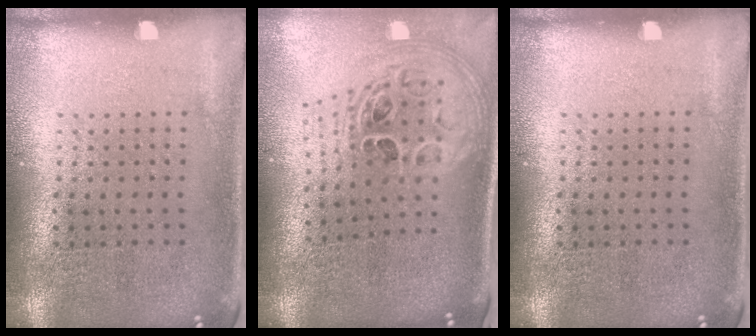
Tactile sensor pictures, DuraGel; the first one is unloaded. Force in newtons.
{"total": 2.2, "press": 1.6, "slide": 1.5}
{"total": 0.0}